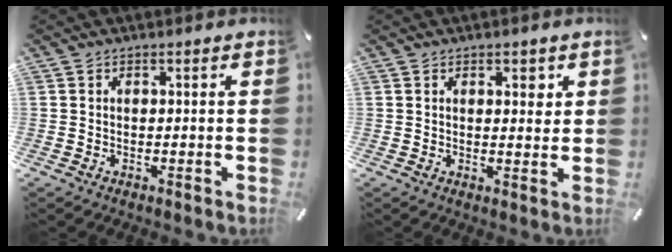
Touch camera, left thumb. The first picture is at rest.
{"total": 3.0, "force": [1.3, 1.8, 2.0], "torque": [-0.010, -0.007, 0.014]}